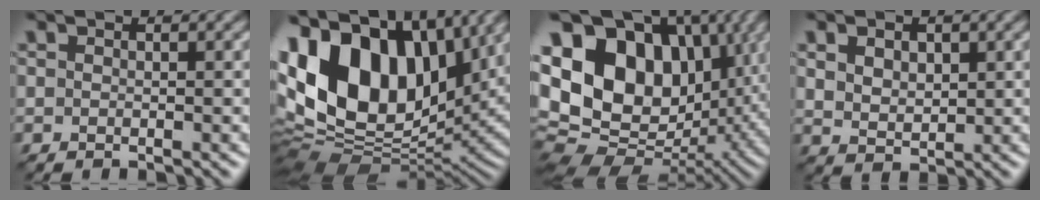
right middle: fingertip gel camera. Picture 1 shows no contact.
{"total": 17.5, "force": [5.7, 11.2, 12.2], "torque": [-0.249, 0.026, 0.091]}
{"total": 17.3, "force": [3.8, 12.2, 11.6], "torque": [-0.234, 0.025, 0.062]}
{"total": 3.0, "force": [1.1, 2.0, 2.0], "torque": [-0.040, -0.003, 0.024]}